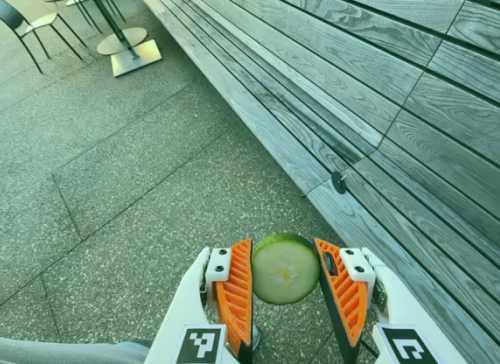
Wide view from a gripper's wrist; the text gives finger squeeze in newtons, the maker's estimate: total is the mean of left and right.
{"total": 11.9, "left": 12.5, "right": 11.3}